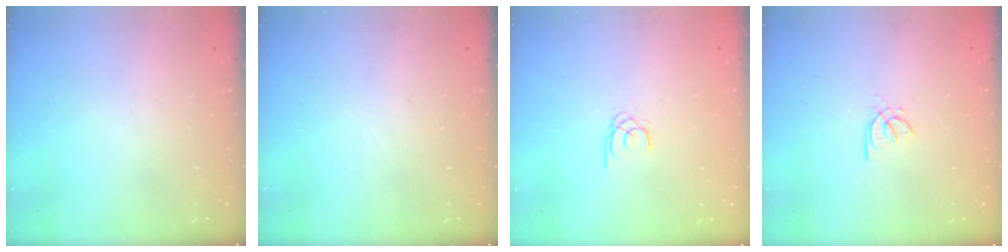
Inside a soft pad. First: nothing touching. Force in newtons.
{"total": 0.0}
{"total": 1.3, "press": 1.3, "slide": 0.1}
{"total": 1.4, "press": 1.3, "slide": 0.4}